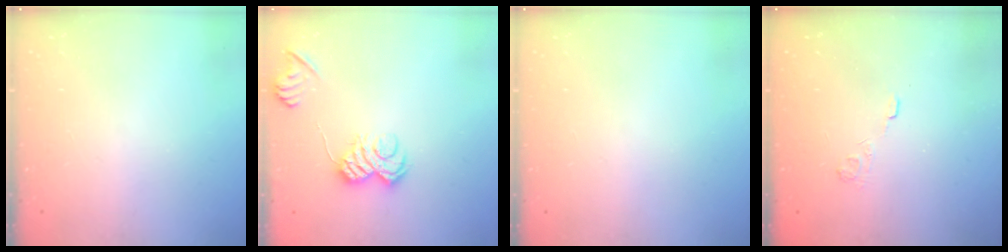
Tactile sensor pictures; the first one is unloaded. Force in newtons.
{"total": 8.4, "press": 8.3, "slide": 1.2}
{"total": 0.0}
{"total": 2.4, "press": 1.9, "slide": 1.4}